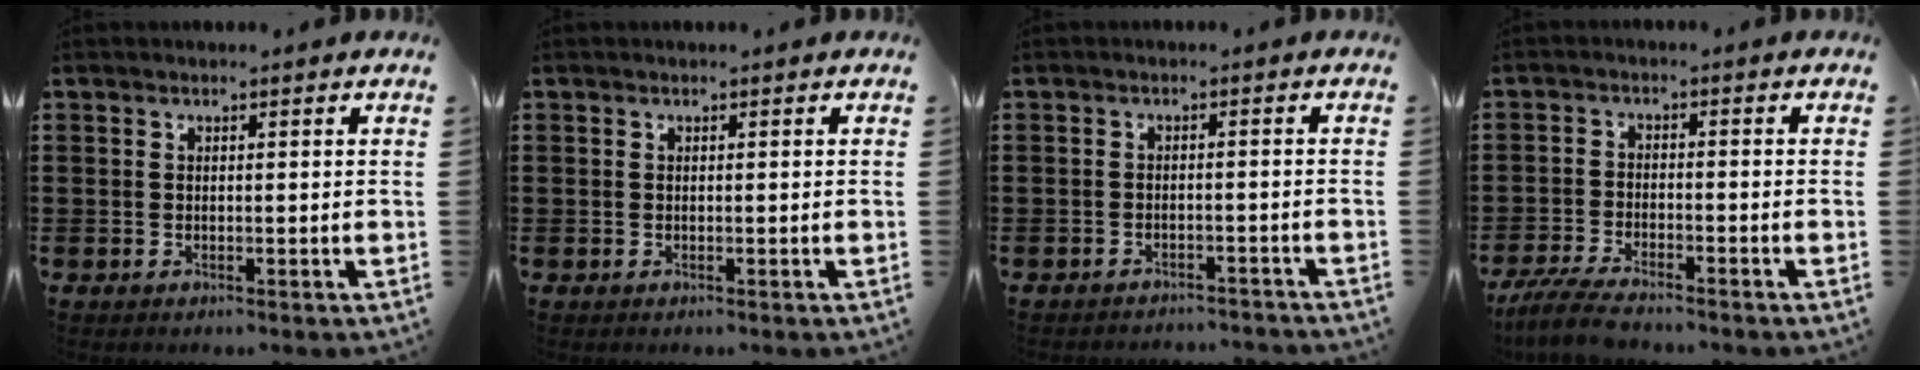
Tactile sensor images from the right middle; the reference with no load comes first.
{"total": 0.0}
{"total": 1.9, "force": [-1.9, 0.1, 0.0], "torque": [-0.005, 0.002, -0.041]}
{"total": 4.7, "force": [-4.2, 0.5, 2.1], "torque": [-0.061, -0.013, -0.089]}